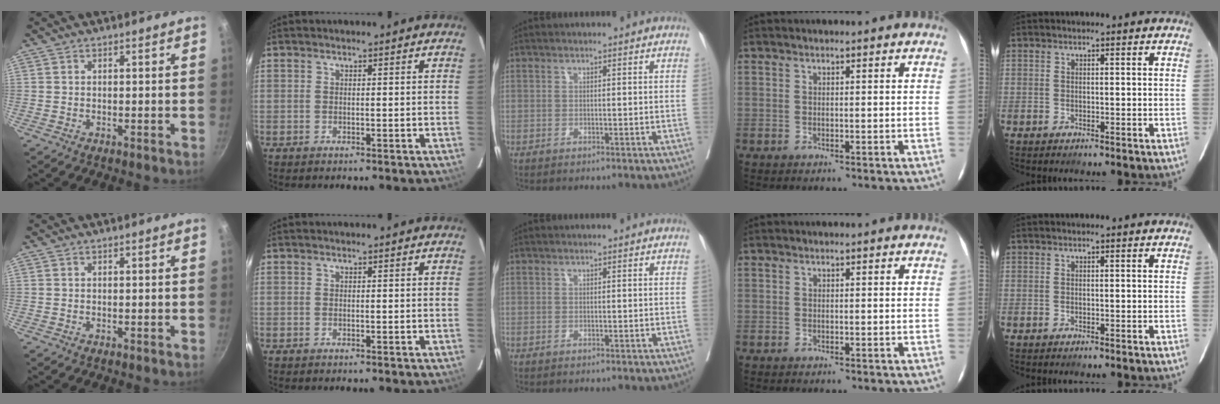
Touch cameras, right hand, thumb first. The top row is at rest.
{}